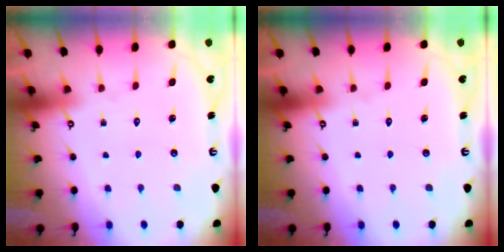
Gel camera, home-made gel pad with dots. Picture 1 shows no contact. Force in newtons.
{"total": 0.0}